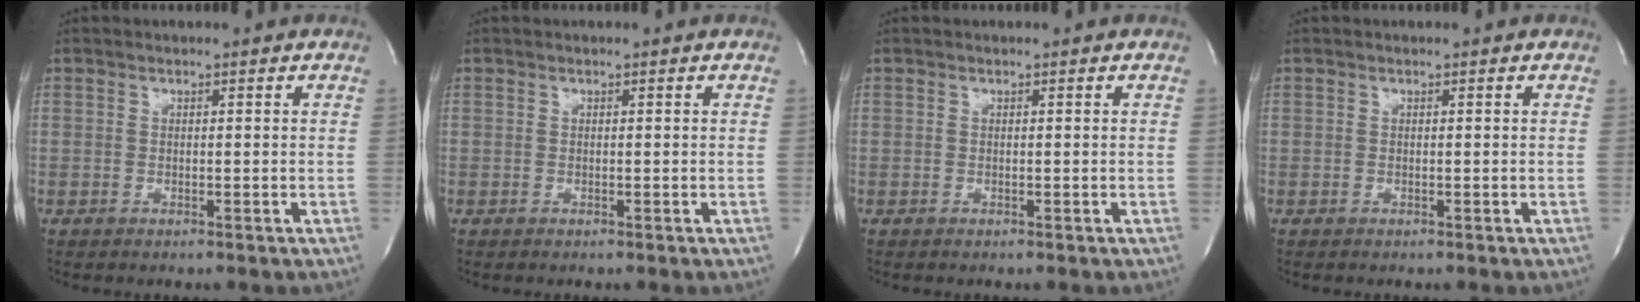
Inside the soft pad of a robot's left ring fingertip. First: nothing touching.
{"total": 0.0}
{"total": 0.0}
{"total": 0.0}